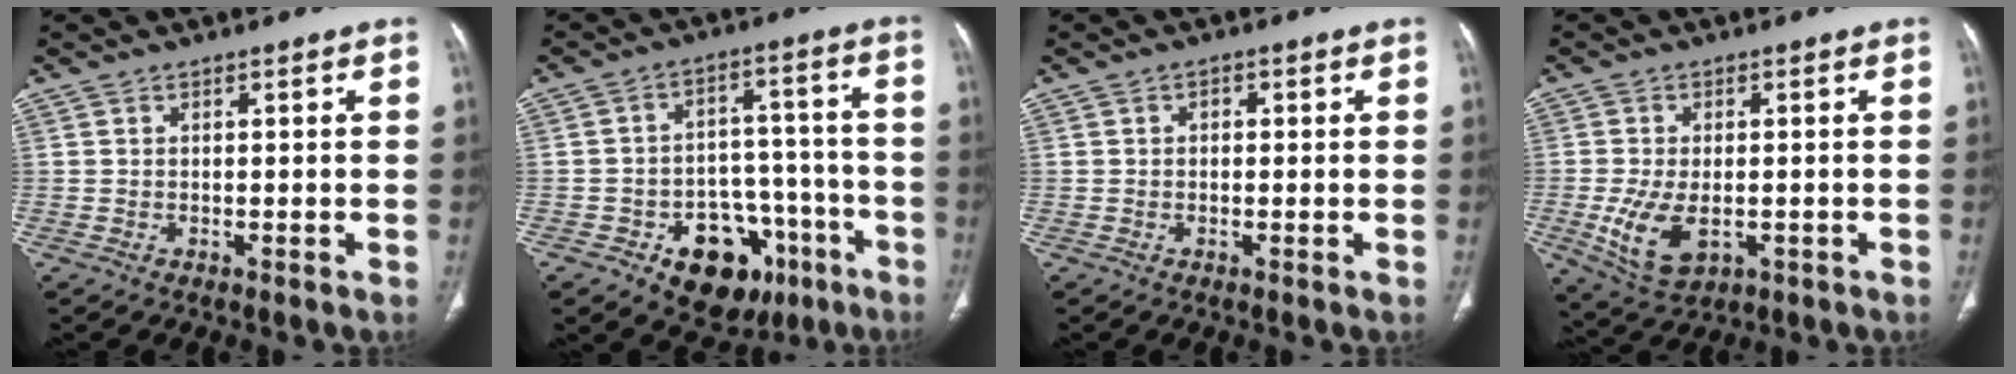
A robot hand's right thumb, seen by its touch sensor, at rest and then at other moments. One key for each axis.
{"total": 15.7, "fx": -7.9, "fy": 10.5, "fz": 8.5, "tx": -0.074, "ty": 0.066, "tz": -0.105}
{"total": 1.2, "fx": 0.2, "fy": 0.9, "fz": 0.8, "tx": -0.007, "ty": 0.004, "tz": 0.001}
{"total": 9.0, "fx": -2.0, "fy": 5.2, "fz": 7.1, "tx": -0.142, "ty": -0.009, "tz": -0.022}